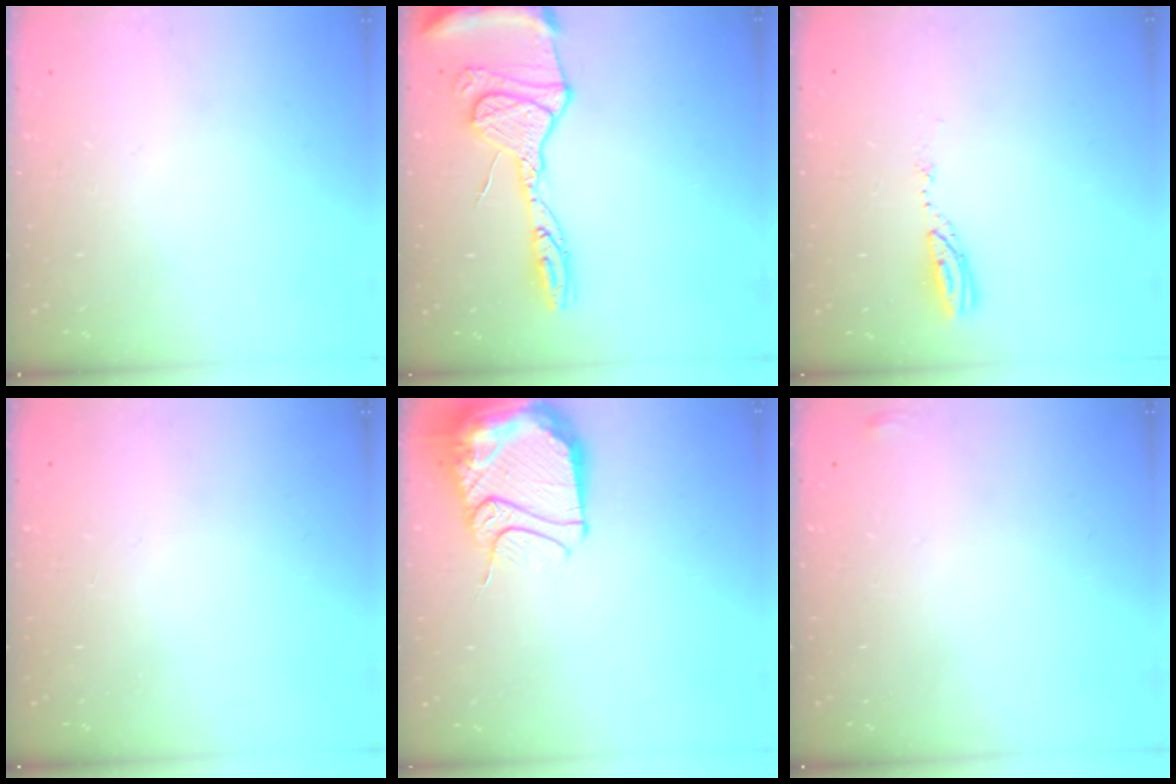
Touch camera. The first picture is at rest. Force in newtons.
{"total": 19.3, "press": 19.2, "slide": 1.8}
{"total": 5.3, "press": 5.3, "slide": 0.2}
{"total": 0.0}
{"total": 22.2, "press": 17.0, "slide": 14.3}
{"total": 10.3, "press": 3.9, "slide": 9.5}